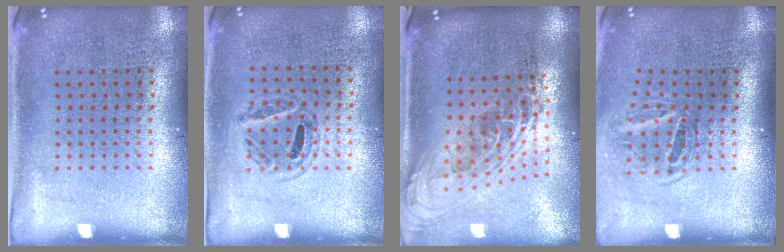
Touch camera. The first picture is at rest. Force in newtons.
{"total": 1.0, "press": 0.8, "slide": 0.6}
{"total": 2.2, "press": 1.6, "slide": 1.4}
{"total": 1.8, "press": 1.2, "slide": 1.4}